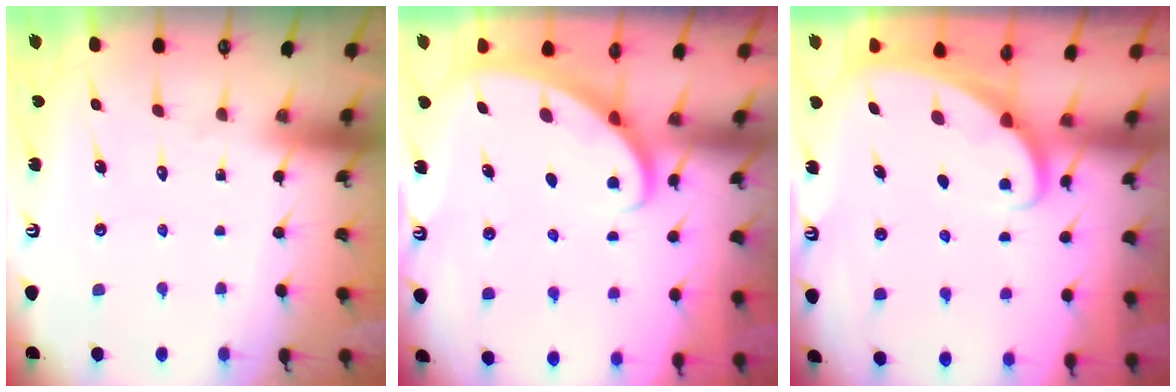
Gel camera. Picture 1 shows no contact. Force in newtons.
{"total": 2.7, "press": 2.7, "slide": 0.2}
{"total": 1.9, "press": 1.9, "slide": 0.1}